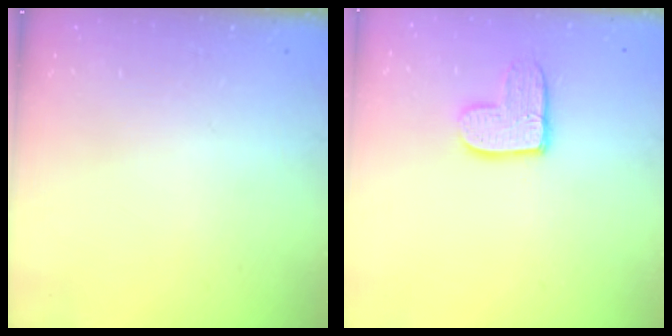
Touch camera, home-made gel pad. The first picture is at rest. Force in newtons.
{"total": 10.0, "press": 10.0, "slide": 0.5}